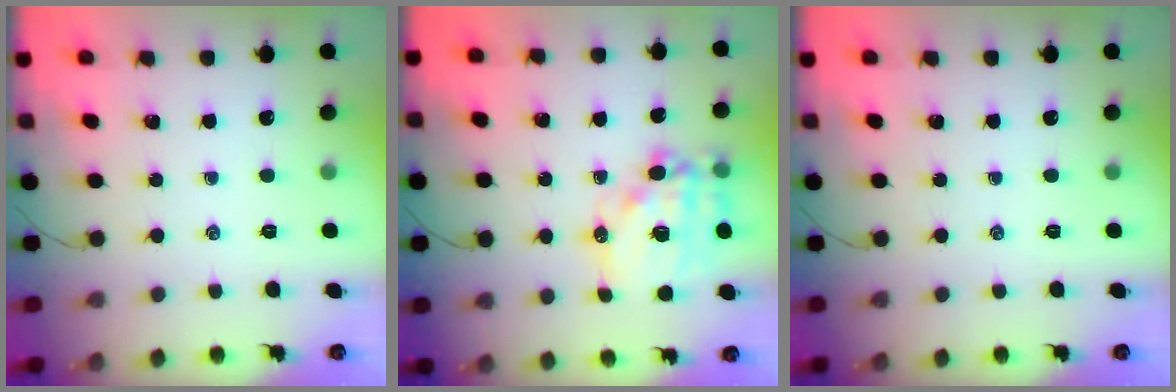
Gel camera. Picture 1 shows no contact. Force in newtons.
{"total": 15.9, "press": 15.5, "slide": 3.5}
{"total": 0.0}